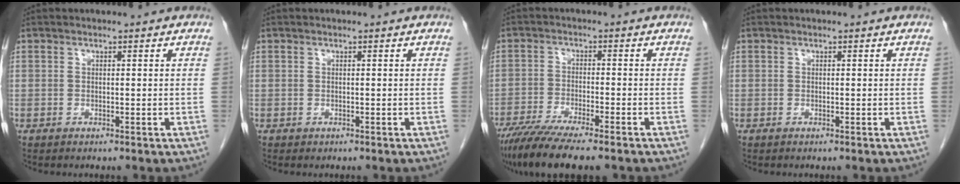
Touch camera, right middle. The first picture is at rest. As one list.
[{"total": 0.0}, {"total": 10.8, "force": [-8.6, 1.0, 6.4], "torque": [-0.105, -0.023, -0.138]}, {"total": 0.0}]